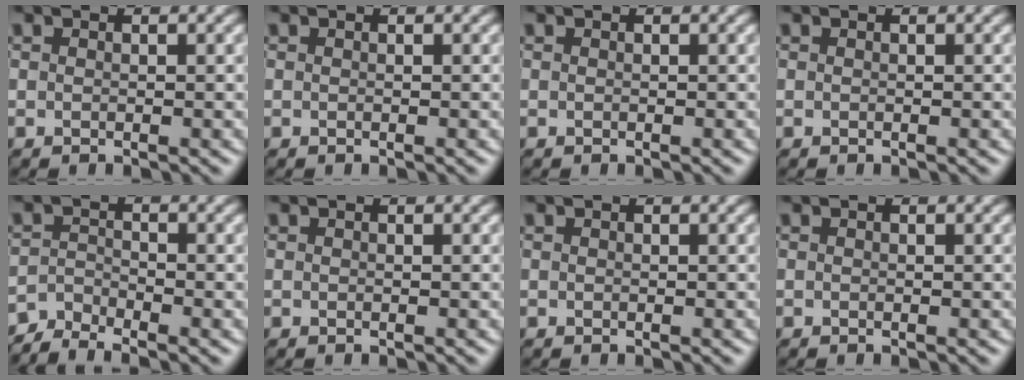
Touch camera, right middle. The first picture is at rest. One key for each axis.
{"total": 0.0}
{"total": 0.0}
{"total": 0.0}
{"total": 2.5, "fx": -2.4, "fy": 0.4, "fz": 0.5, "tx": -0.010, "ty": -0.001, "tz": -0.056}
{"total": 0.0}
{"total": 0.0}
{"total": 0.0}